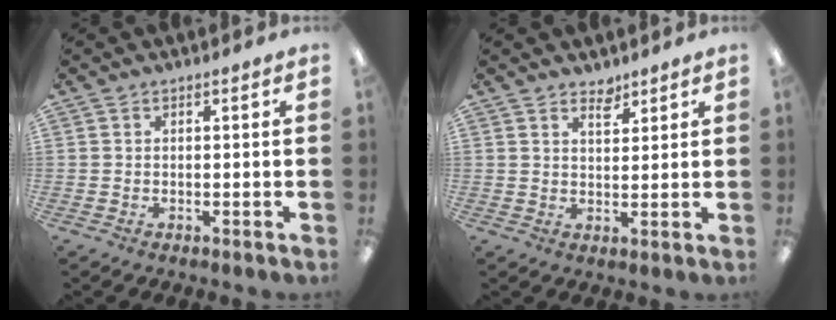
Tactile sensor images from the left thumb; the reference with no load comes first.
{"total": 3.4, "force": [2.9, 1.3, 1.0], "torque": [-0.002, -0.021, 0.049]}